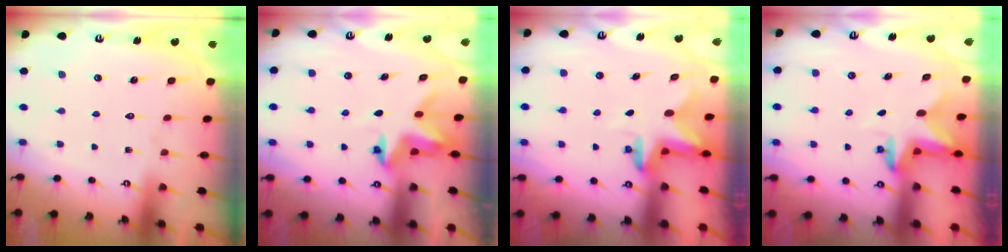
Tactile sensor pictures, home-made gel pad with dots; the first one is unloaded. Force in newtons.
{"total": 3.9, "press": 3.9, "slide": 0.4}
{"total": 2.9, "press": 2.8, "slide": 0.6}
{"total": 2.9, "press": 2.8, "slide": 0.6}